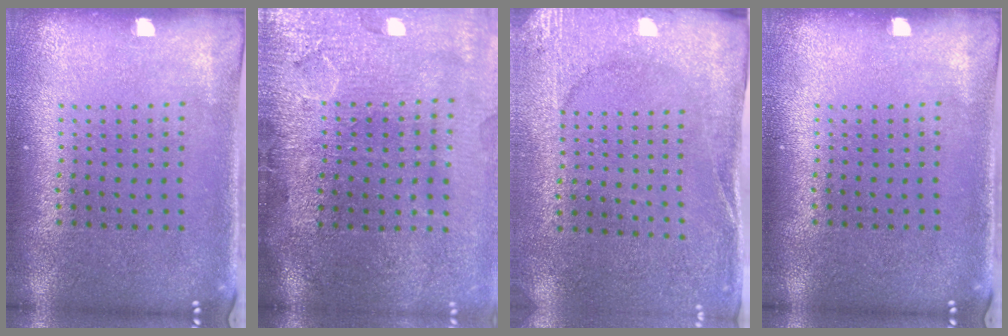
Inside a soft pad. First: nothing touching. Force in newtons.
{"total": 4.5, "press": 3.7, "slide": 2.6}
{"total": 2.6, "press": 2.4, "slide": 0.9}
{"total": 0.0}